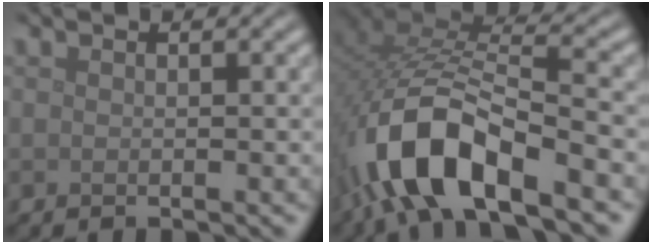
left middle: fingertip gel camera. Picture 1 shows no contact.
{"total": 11.3, "force": [-5.5, 4.8, 8.7], "torque": [-0.182, 0.001, -0.102]}